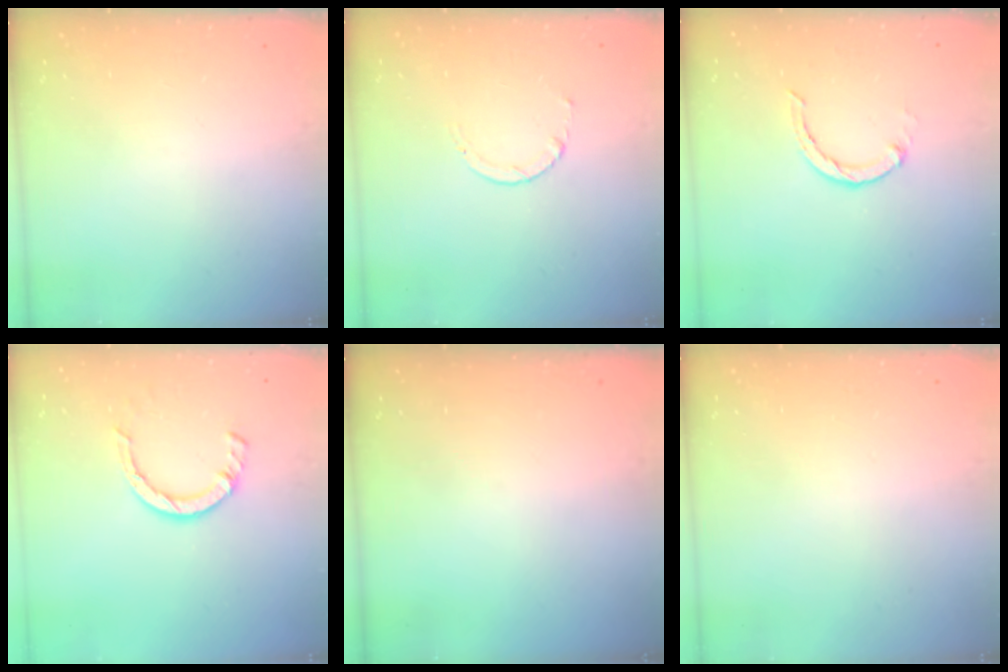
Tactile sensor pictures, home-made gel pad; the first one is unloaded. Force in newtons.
{"total": 1.7, "press": 1.7, "slide": 0.2}
{"total": 3.0, "press": 3.0, "slide": 0.4}
{"total": 6.7, "press": 6.7, "slide": 0.9}
{"total": 0.0}
{"total": 2.7, "press": 2.7, "slide": 0.2}